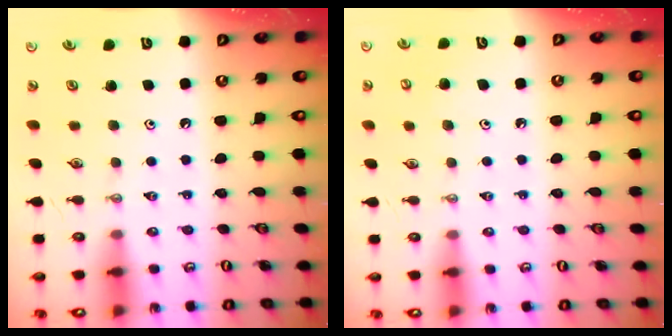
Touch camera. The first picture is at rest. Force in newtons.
{"total": 5.1, "press": 5.0, "slide": 0.7}